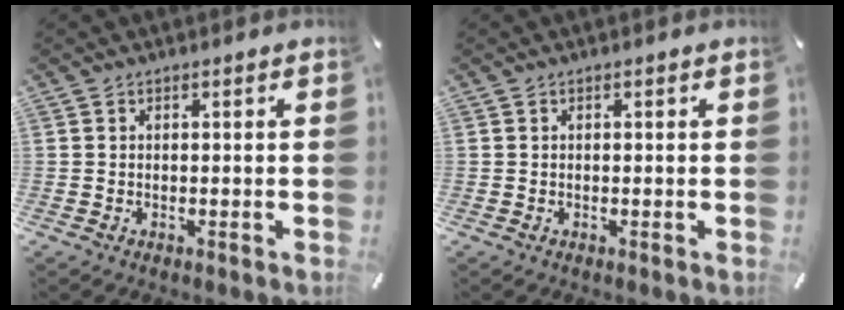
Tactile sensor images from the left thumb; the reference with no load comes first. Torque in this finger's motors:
{"motor_torque": [0.07, 0.14, 0.17, -0.08, -0.01]}